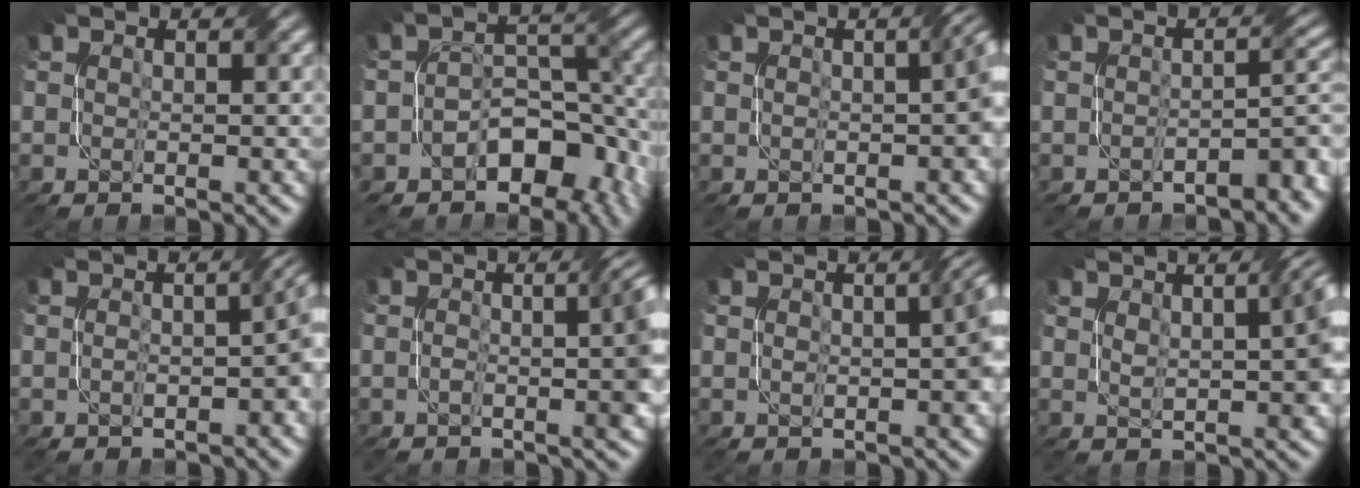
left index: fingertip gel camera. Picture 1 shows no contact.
{"total": 7.5, "force": [-3.9, 4.5, 4.6], "torque": [-0.044, -0.001, -0.064]}
{"total": 3.1, "force": [-0.2, 0.6, 3.0], "torque": [-0.045, 0.008, -0.004]}
{"total": 3.4, "force": [-2.1, 1.0, 2.5], "torque": [-0.038, 0.005, -0.031]}
{"total": 4.3, "force": [-0.7, 1.3, 4.0], "torque": [-0.059, 0.004, -0.008]}
{"total": 5.3, "force": [-0.3, 1.6, 5.0], "torque": [-0.052, 0.010, -0.007]}
{"total": 3.3, "force": [0.0, 0.8, 3.2], "torque": [-0.047, 0.008, 0.001]}
{"total": 5.4, "force": [1.6, 1.7, 4.9], "torque": [-0.053, 0.015, 0.021]}